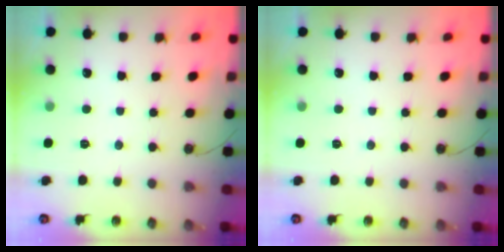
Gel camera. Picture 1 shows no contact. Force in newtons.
{"total": 0.0}